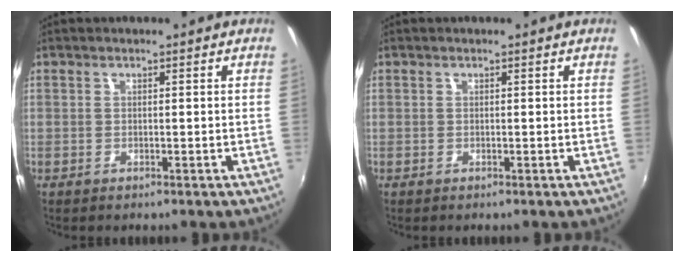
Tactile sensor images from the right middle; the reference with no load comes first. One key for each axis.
{"total": 0.0}